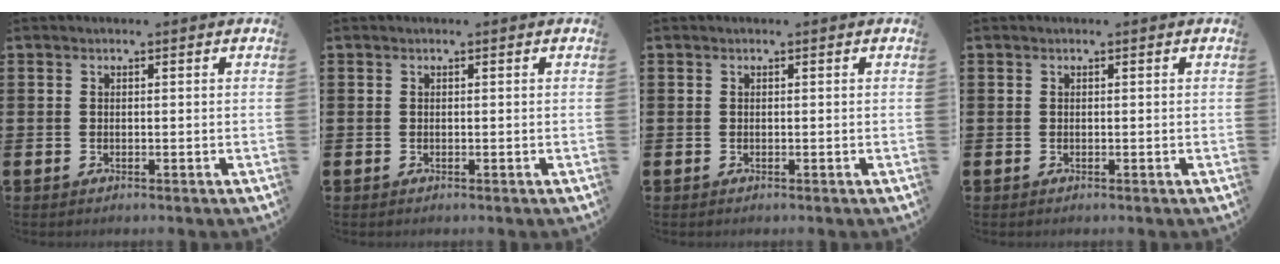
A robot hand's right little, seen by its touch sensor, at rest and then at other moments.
{"total": 0.0}
{"total": 0.0}
{"total": 0.0}